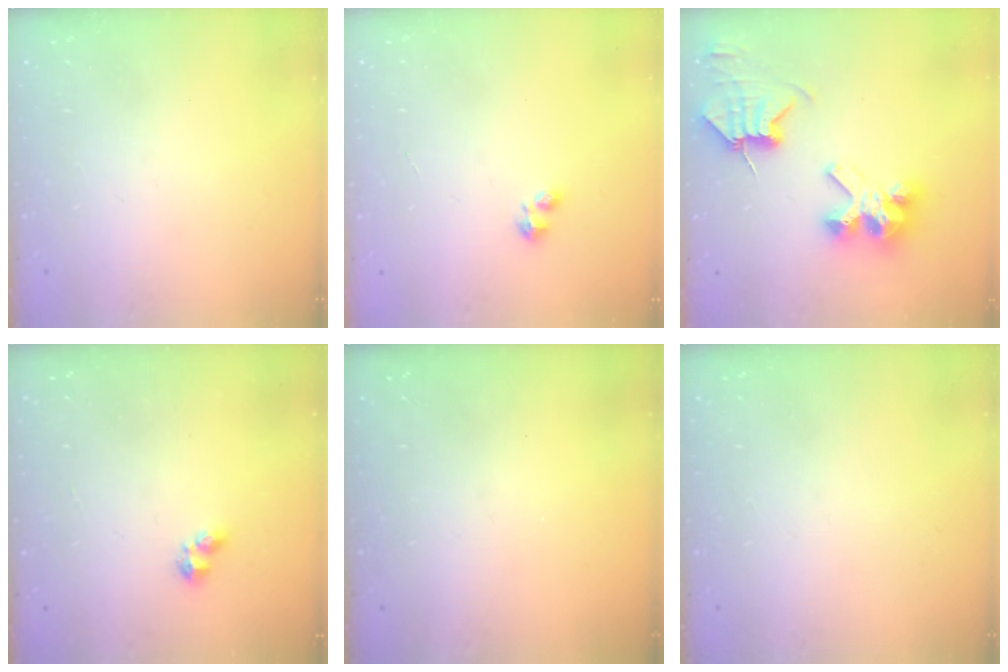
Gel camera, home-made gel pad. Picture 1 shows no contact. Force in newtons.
{"total": 1.5, "press": 1.5, "slide": 0.3}
{"total": 9.9, "press": 9.9, "slide": 1.1}
{"total": 2.3, "press": 2.2, "slide": 0.6}
{"total": 0.0}
{"total": 0.0}